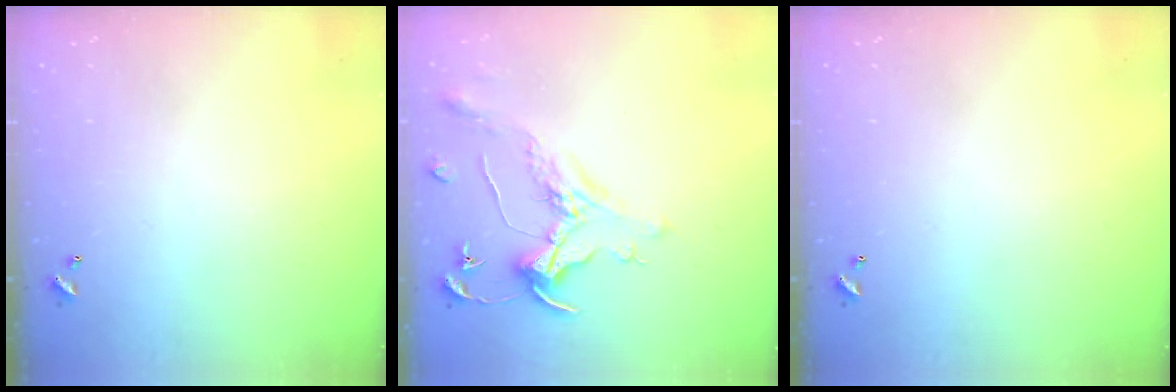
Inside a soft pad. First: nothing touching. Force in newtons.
{"total": 1.5, "press": 1.3, "slide": 0.7}
{"total": 0.0}